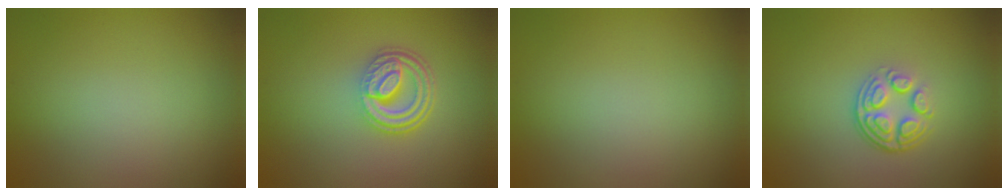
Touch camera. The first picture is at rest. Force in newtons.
{"total": 4.6, "press": 3.3, "slide": 3.2}
{"total": 0.0}
{"total": 4.0, "press": 2.7, "slide": 2.9}